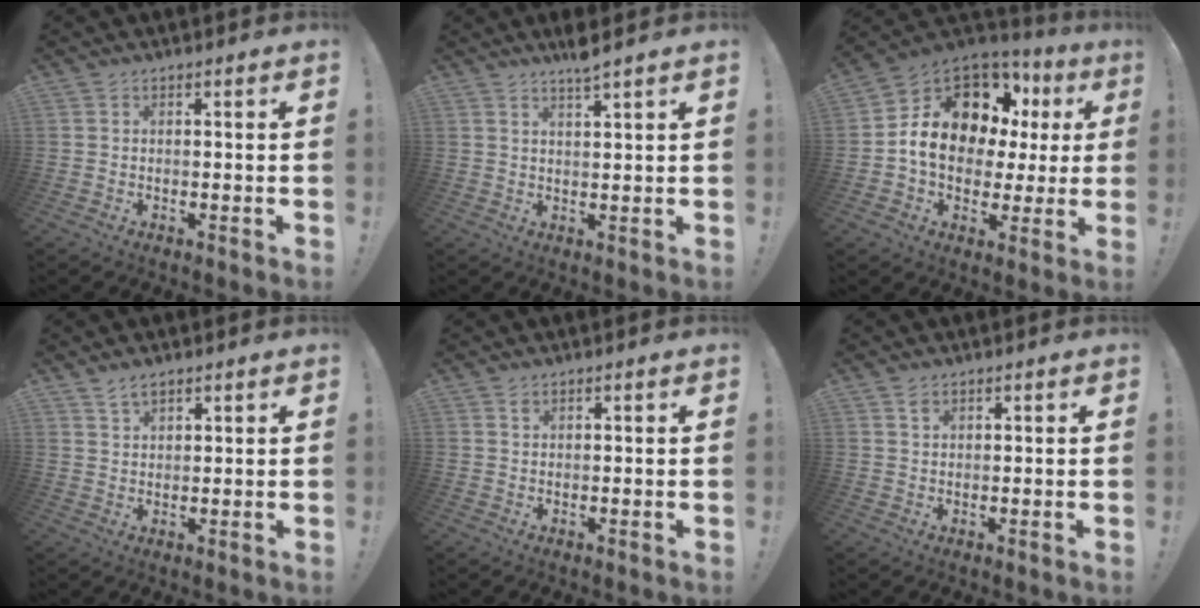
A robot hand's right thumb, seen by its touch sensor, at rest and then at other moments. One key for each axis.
{"total": 4.1, "fx": 3.2, "fy": -0.6, "fz": 2.5, "tx": -0.044, "ty": -0.016, "tz": 0.052}
{"total": 15.3, "fx": 4.2, "fy": 11.3, "fz": 9.4, "tx": -0.147, "ty": -0.017, "tz": 0.092}
{"total": 3.3, "fx": 2.7, "fy": 1.4, "fz": 1.4, "tx": -0.023, "ty": -0.016, "tz": 0.049}
{"total": 1.0, "fx": 0.7, "fy": 0.6, "fz": 0.3, "tx": 0.007, "ty": -0.006, "tz": 0.011}
{"total": 1.6, "fx": 1.1, "fy": 0.9, "fz": 0.7, "tx": 0.000, "ty": -0.006, "tz": 0.017}